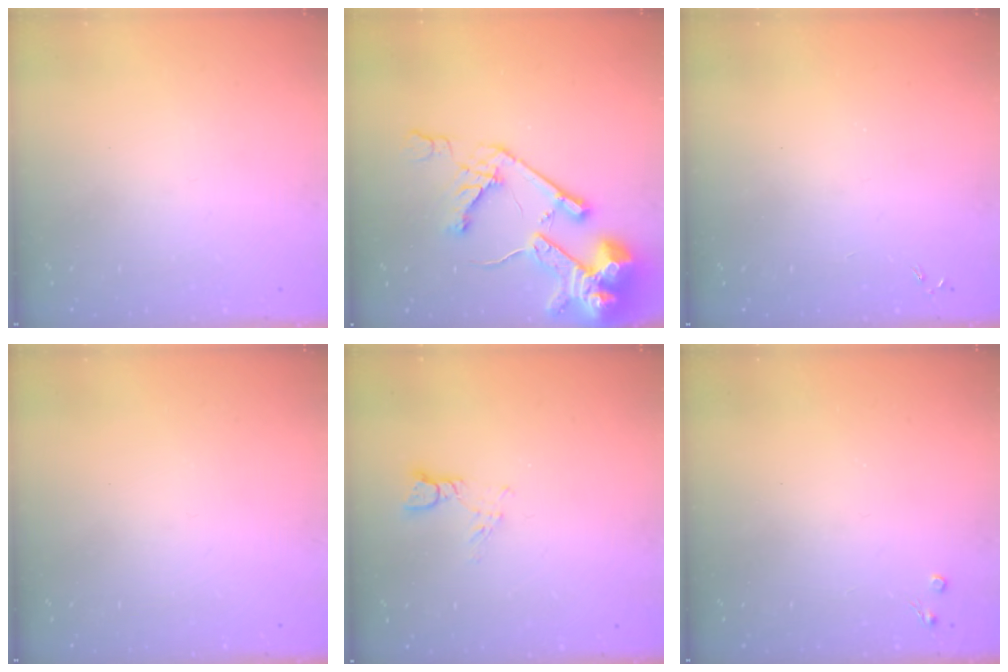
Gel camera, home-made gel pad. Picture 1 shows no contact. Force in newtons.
{"total": 18.8, "press": 18.6, "slide": 2.4}
{"total": 0.0}
{"total": 0.0}
{"total": 3.6, "press": 3.6, "slide": 0.3}
{"total": 2.6, "press": 2.5, "slide": 0.4}